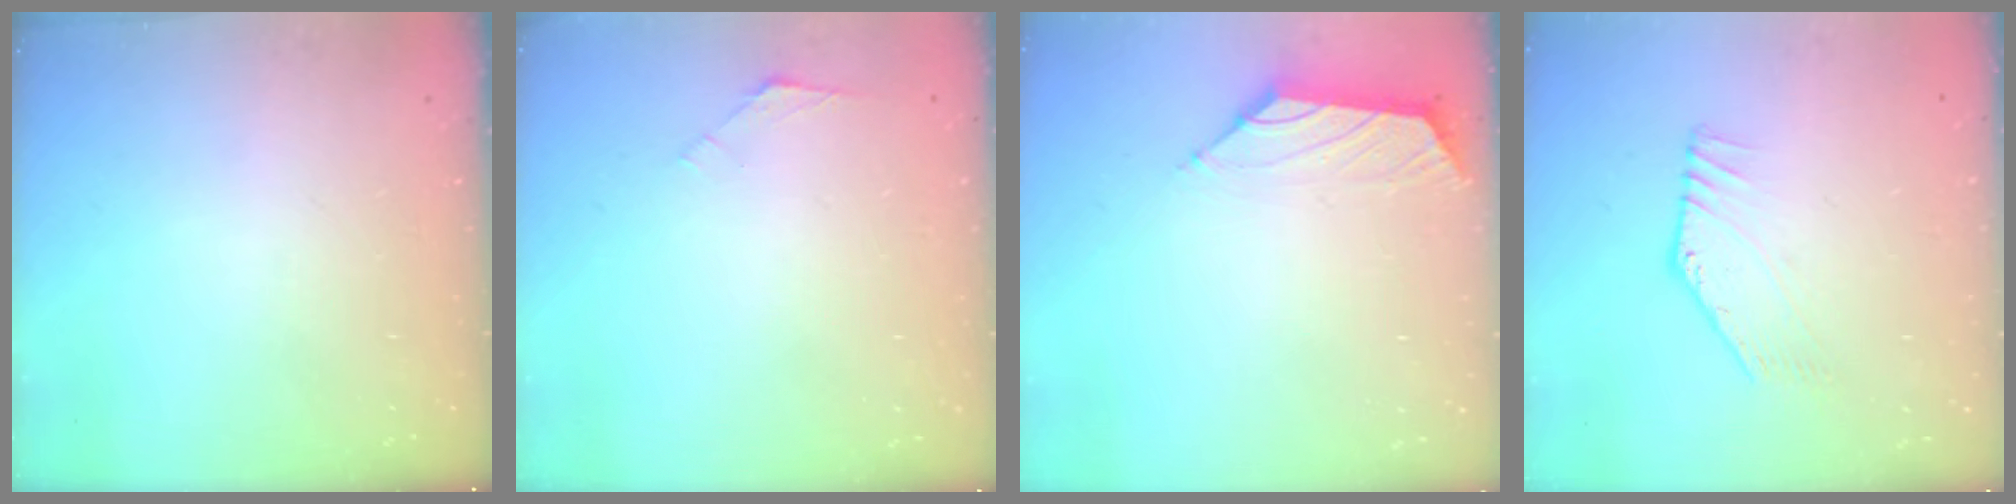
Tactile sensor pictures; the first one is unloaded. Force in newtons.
{"total": 2.6, "press": 2.6, "slide": 0.7}
{"total": 1.5, "press": 1.4, "slide": 0.6}
{"total": 2.8, "press": 2.8, "slide": 0.2}